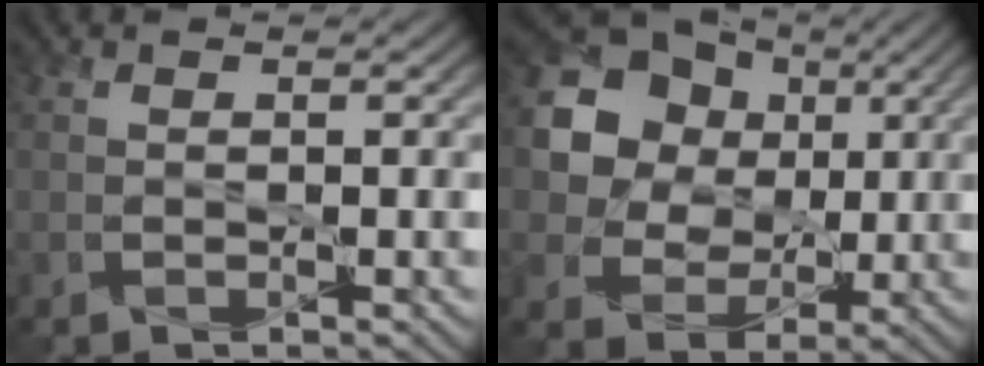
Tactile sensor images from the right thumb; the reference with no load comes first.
{"total": 15.0, "force": [4.5, 12.9, 6.2], "torque": [-0.201, 0.042, 0.097]}